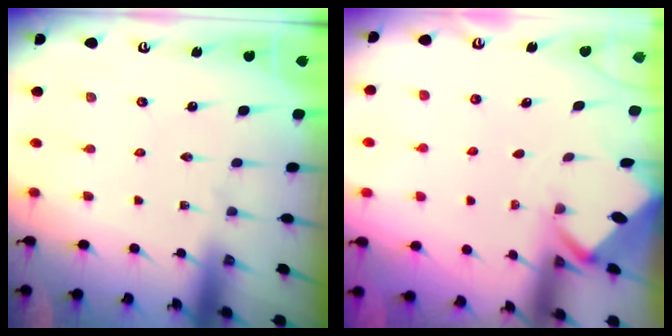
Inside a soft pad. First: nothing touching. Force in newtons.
{"total": 2.0, "press": 2.0, "slide": 0.2}